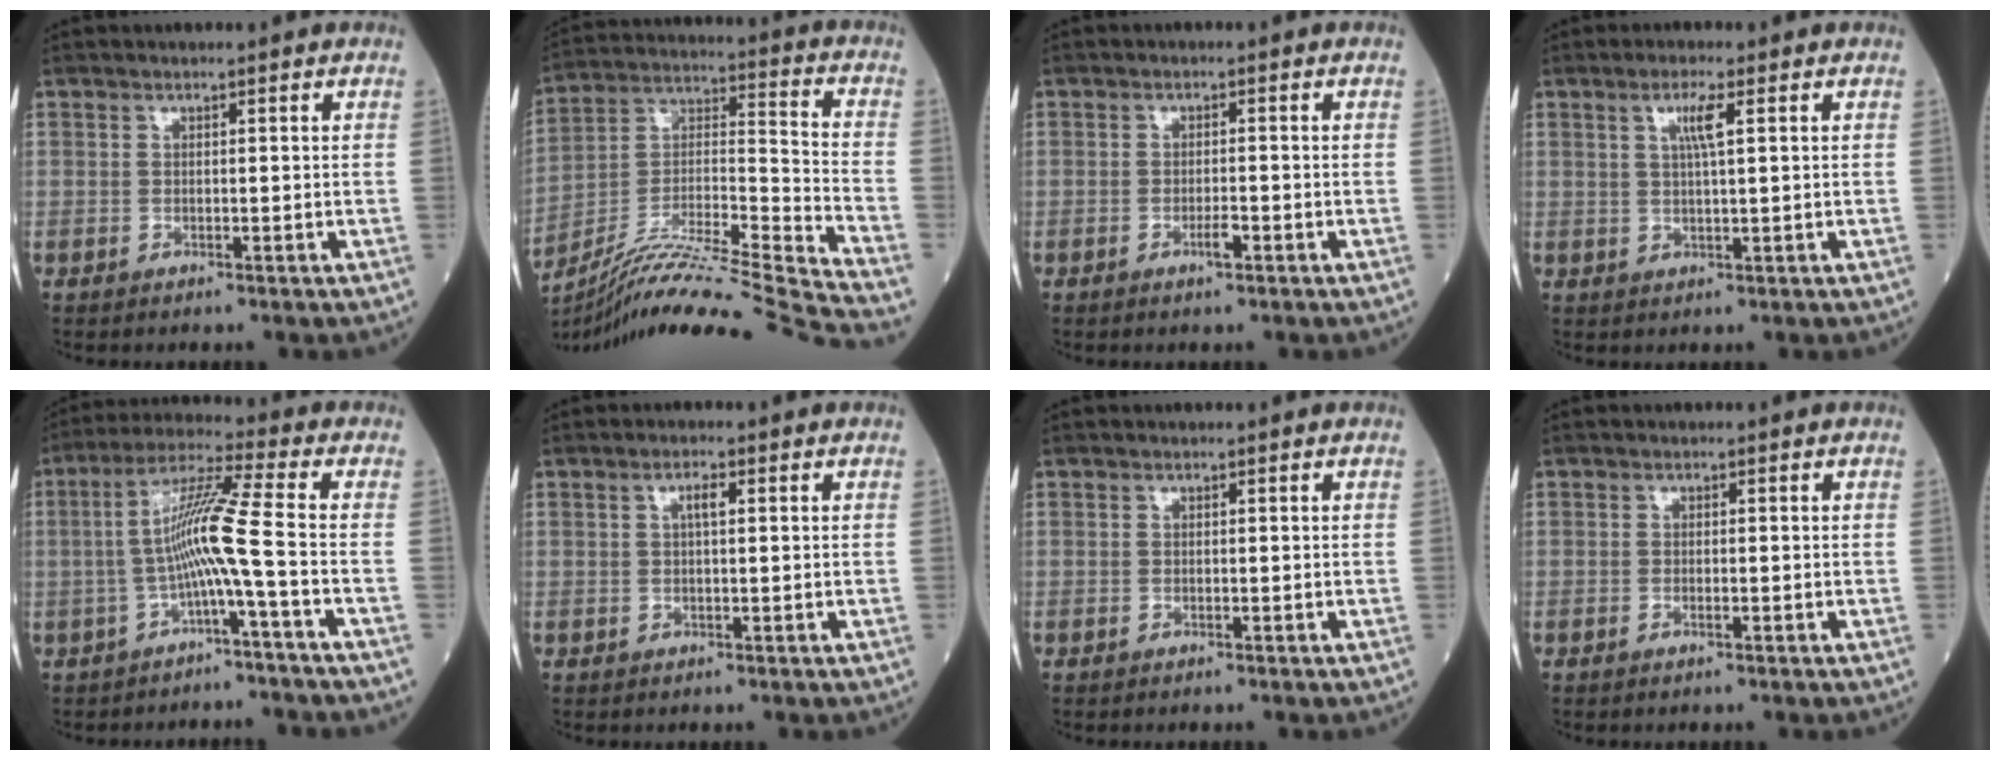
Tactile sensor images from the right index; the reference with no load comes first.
{"total": 25.8, "force": [-22.8, -2.6, 11.8], "torque": [-0.194, -0.027, -0.377]}
{"total": 1.8, "force": [-0.9, 0.3, 1.5], "torque": [-0.028, -0.001, -0.017]}
{"total": 3.4, "force": [1.3, 0.0, 3.2], "torque": [-0.063, 0.001, 0.022]}
{"total": 8.3, "force": [-2.0, -1.7, 7.9], "torque": [-0.156, 0.023, -0.035]}
{"total": 2.0, "force": [0.6, 0.5, 1.9], "torque": [-0.038, 0.003, 0.009]}
{"total": 0.0}
{"total": 0.7, "force": [-0.3, 0.1, 0.6], "torque": [-0.014, -0.002, -0.005]}